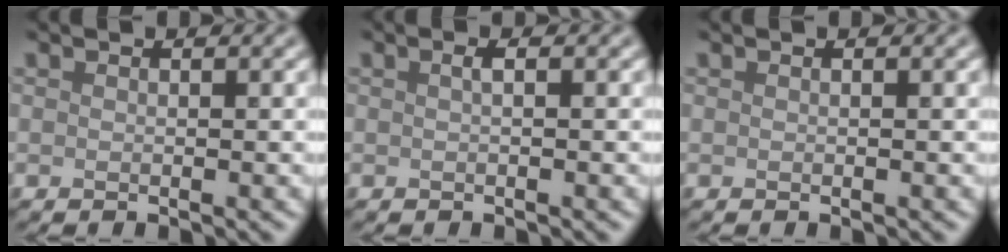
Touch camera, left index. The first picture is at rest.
{"total": 0.8, "force": [0.2, 0.2, 0.8], "torque": [-0.013, 0.006, 0.002]}
{"total": 0.0}